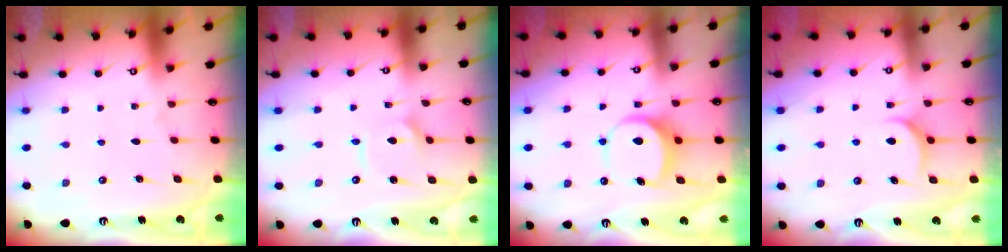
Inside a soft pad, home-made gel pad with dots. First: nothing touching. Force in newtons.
{"total": 3.9, "press": 3.9, "slide": 0.4}
{"total": 6.7, "press": 6.7, "slide": 0.5}
{"total": 6.7, "press": 6.7, "slide": 0.4}